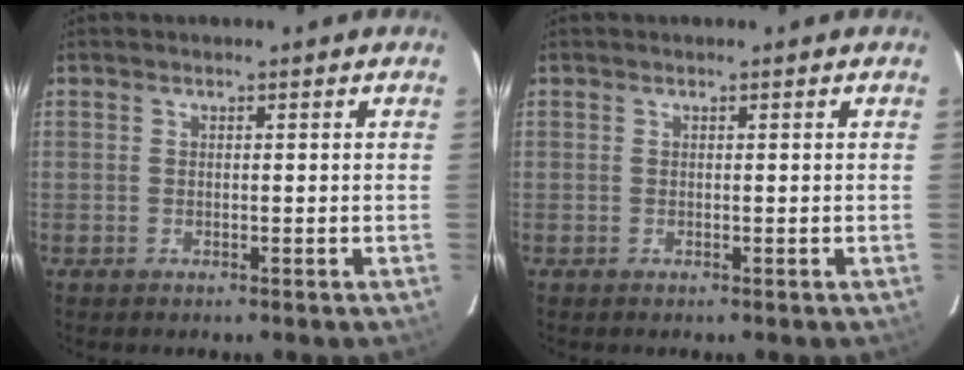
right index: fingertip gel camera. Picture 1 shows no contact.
{"total": 0.0}